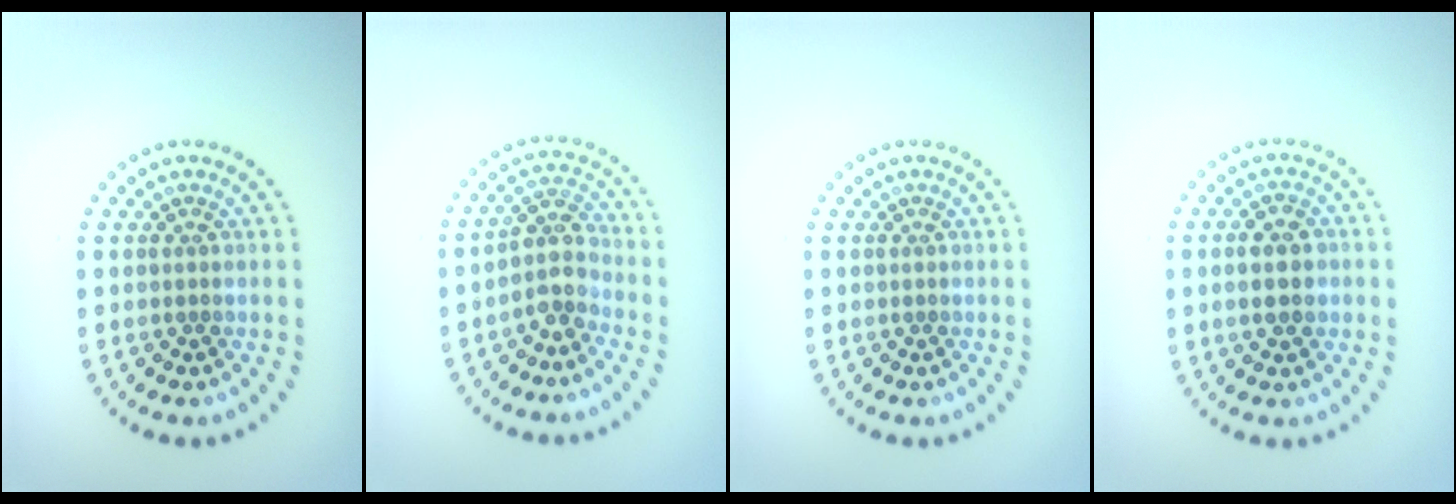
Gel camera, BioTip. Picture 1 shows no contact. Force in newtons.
{"total": 3.1, "press": 2.3, "slide": 2.0}
{"total": 0.0}
{"total": 2.9, "press": 2.9, "slide": 0.2}